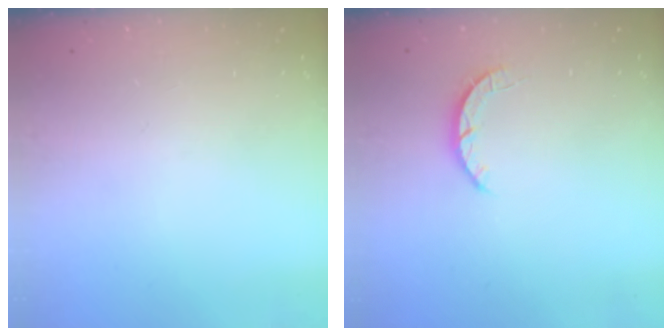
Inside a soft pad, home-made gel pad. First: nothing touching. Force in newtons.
{"total": 2.5, "press": 2.4, "slide": 0.4}